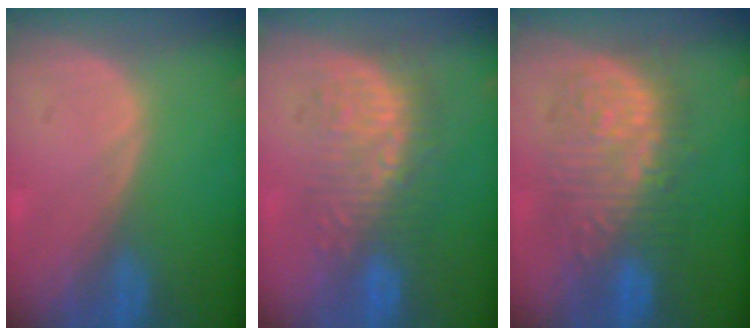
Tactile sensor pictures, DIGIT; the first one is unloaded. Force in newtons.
{"total": 8.9, "press": 8.7, "slide": 1.9}
{"total": 10.1, "press": 10.1, "slide": 0.5}